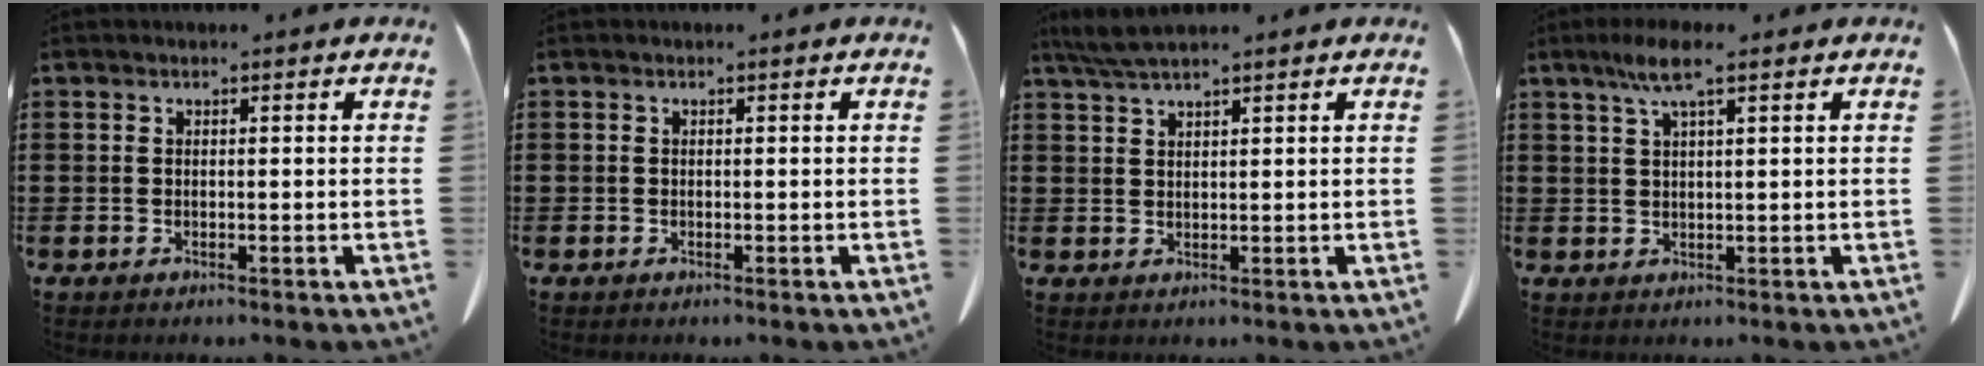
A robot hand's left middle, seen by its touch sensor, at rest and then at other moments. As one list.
[{"total": 0.0}, {"total": 3.3, "force": [2.6, 0.2, 2.1], "torque": [-0.047, -0.002, 0.050]}, {"total": 5.3, "force": [2.9, 0.6, 4.4], "torque": [-0.092, 0.005, 0.051]}]